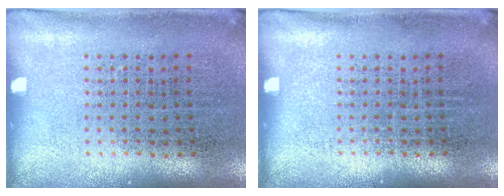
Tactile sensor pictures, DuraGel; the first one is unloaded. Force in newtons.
{"total": 0.0}